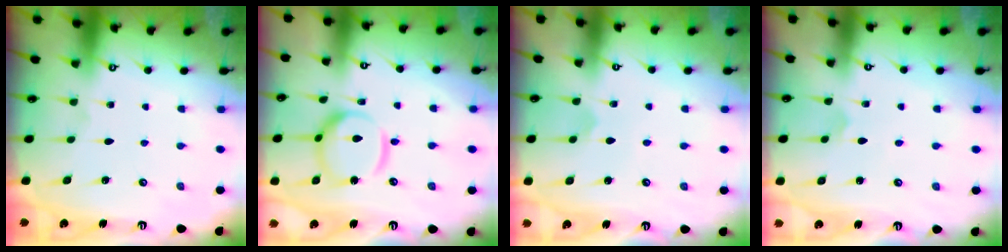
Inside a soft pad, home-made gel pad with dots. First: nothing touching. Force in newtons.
{"total": 12.7, "press": 12.6, "slide": 1.3}
{"total": 2.3, "press": 2.3, "slide": 0.2}
{"total": 1.9, "press": 1.9, "slide": 0.1}